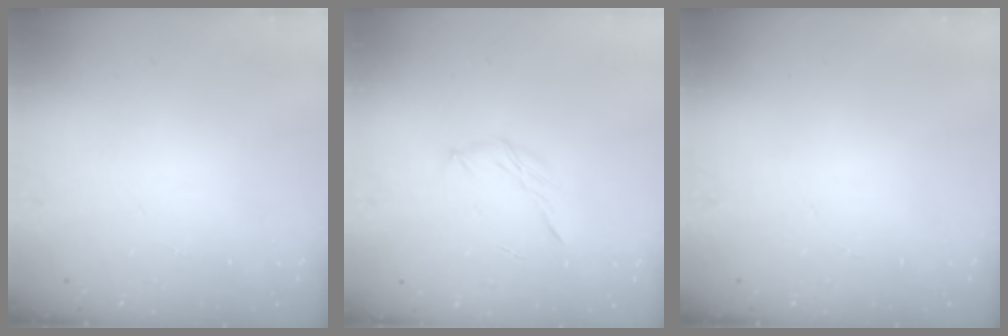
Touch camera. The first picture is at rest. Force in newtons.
{"total": 5.8, "press": 5.7, "slide": 1.2}
{"total": 0.0}